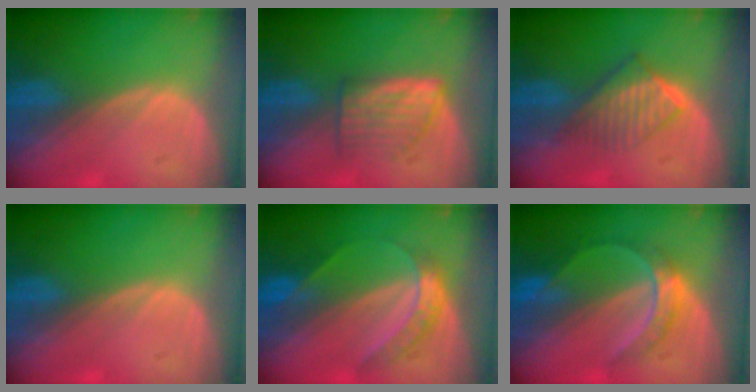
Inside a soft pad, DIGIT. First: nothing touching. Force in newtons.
{"total": 5.2, "press": 5.2, "slide": 0.3}
{"total": 6.5, "press": 5.5, "slide": 3.4}
{"total": 0.0}
{"total": 6.2, "press": 5.3, "slide": 3.2}
{"total": 6.1, "press": 5.8, "slide": 1.8}